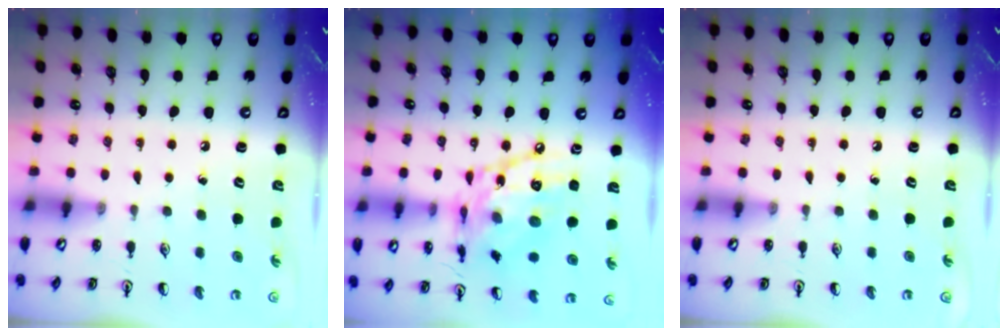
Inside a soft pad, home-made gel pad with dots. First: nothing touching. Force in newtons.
{"total": 18.5, "press": 18.4, "slide": 1.7}
{"total": 0.0}